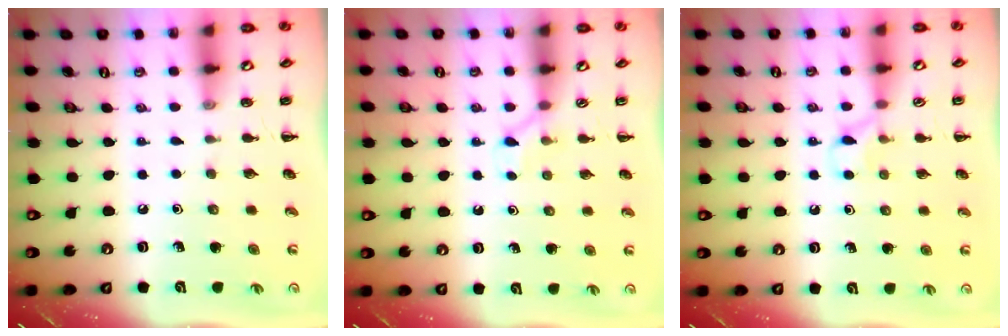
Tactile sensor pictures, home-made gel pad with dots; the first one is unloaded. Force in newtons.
{"total": 2.6, "press": 2.5, "slide": 0.9}
{"total": 5.9, "press": 5.7, "slide": 1.8}